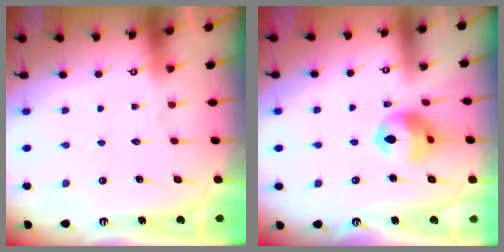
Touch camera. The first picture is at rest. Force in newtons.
{"total": 12.0, "press": 11.8, "slide": 1.6}